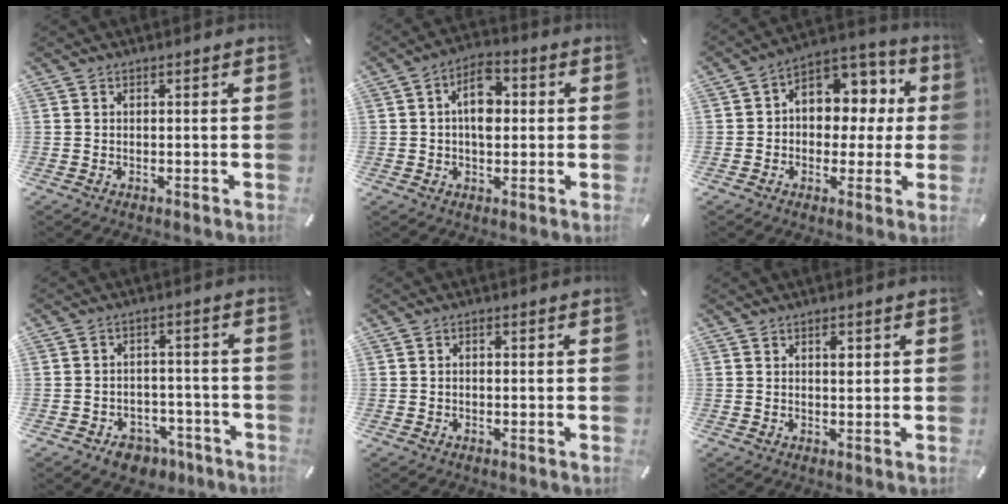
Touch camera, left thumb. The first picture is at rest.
{"total": 8.6, "force": [0.8, 5.4, 6.6], "torque": [-0.107, 0.006, 0.011]}
{"total": 8.7, "force": [1.3, 7.6, 4.1], "torque": [-0.062, -0.015, 0.027]}
{"total": 6.5, "force": [-4.0, 4.6, 2.3], "torque": [-0.034, 0.031, -0.068]}
{"total": 1.0, "force": [-0.3, 0.7, 0.6], "torque": [-0.012, 0.002, -0.008]}
{"total": 2.2, "force": [0.7, 1.2, 1.8], "torque": [-0.015, -0.005, 0.005]}